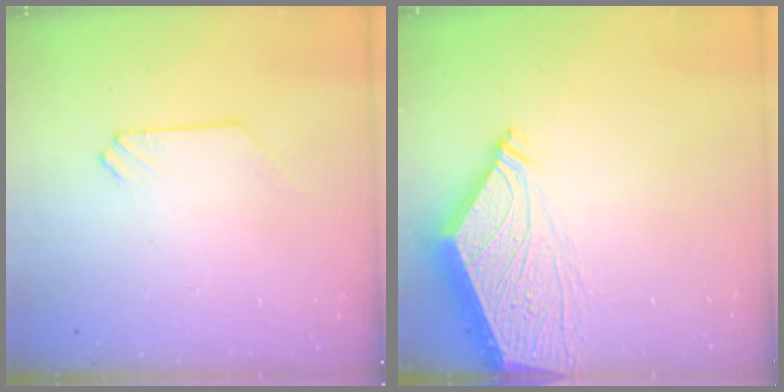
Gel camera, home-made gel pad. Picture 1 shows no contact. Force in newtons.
{"total": 7.2, "press": 7.1, "slide": 1.0}